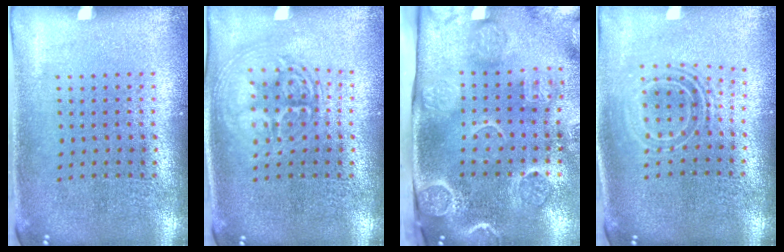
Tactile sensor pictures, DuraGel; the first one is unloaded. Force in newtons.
{"total": 2.6, "press": 2.6, "slide": 0.2}
{"total": 4.5, "press": 3.5, "slide": 2.8}
{"total": 1.6, "press": 1.3, "slide": 1.0}